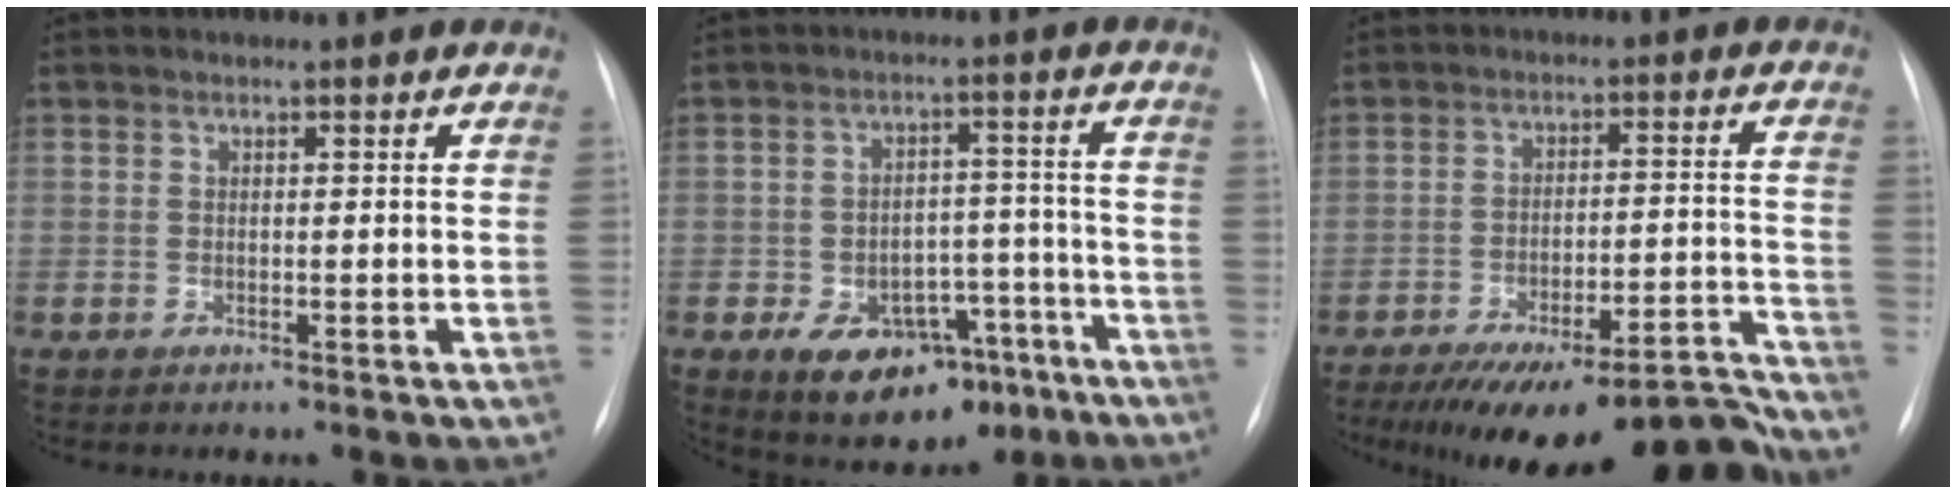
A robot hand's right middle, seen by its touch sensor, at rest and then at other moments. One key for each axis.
{"total": 12.3, "fx": -7.0, "fy": 7.2, "fz": 7.1, "tx": -0.089, "ty": 0.026, "tz": -0.091}
{"total": 20.2, "fx": -17.9, "fy": 2.9, "fz": 9.0, "tx": -0.082, "ty": 0.022, "tz": -0.258}